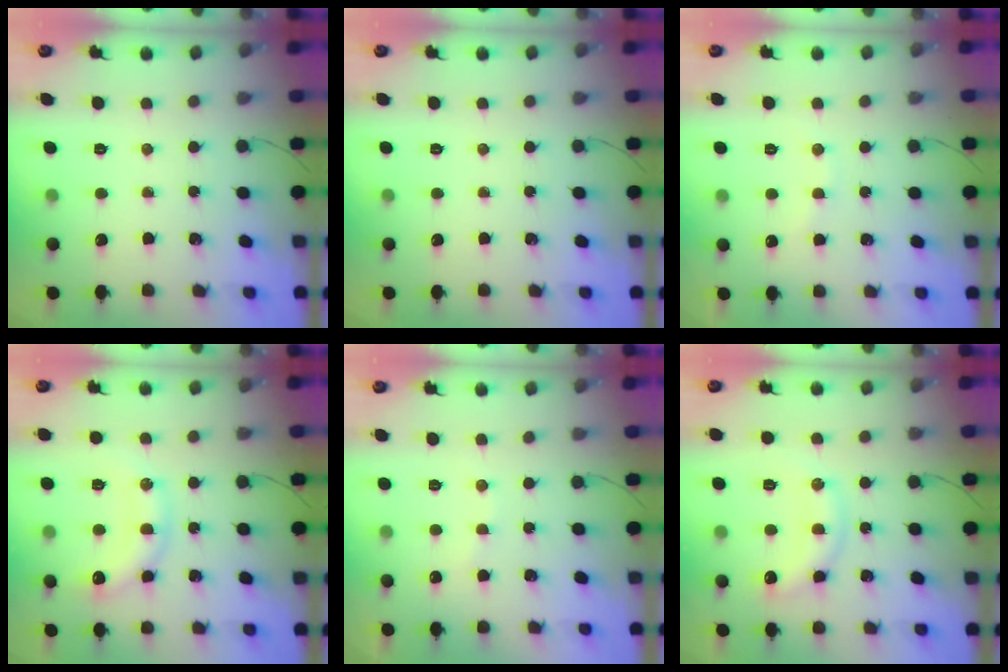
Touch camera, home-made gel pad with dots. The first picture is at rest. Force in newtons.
{"total": 0.0}
{"total": 6.5, "press": 6.4, "slide": 1.4}
{"total": 12.9, "press": 12.8, "slide": 0.8}
{"total": 5.7, "press": 5.7, "slide": 0.9}
{"total": 13.1, "press": 13.1, "slide": 0.5}